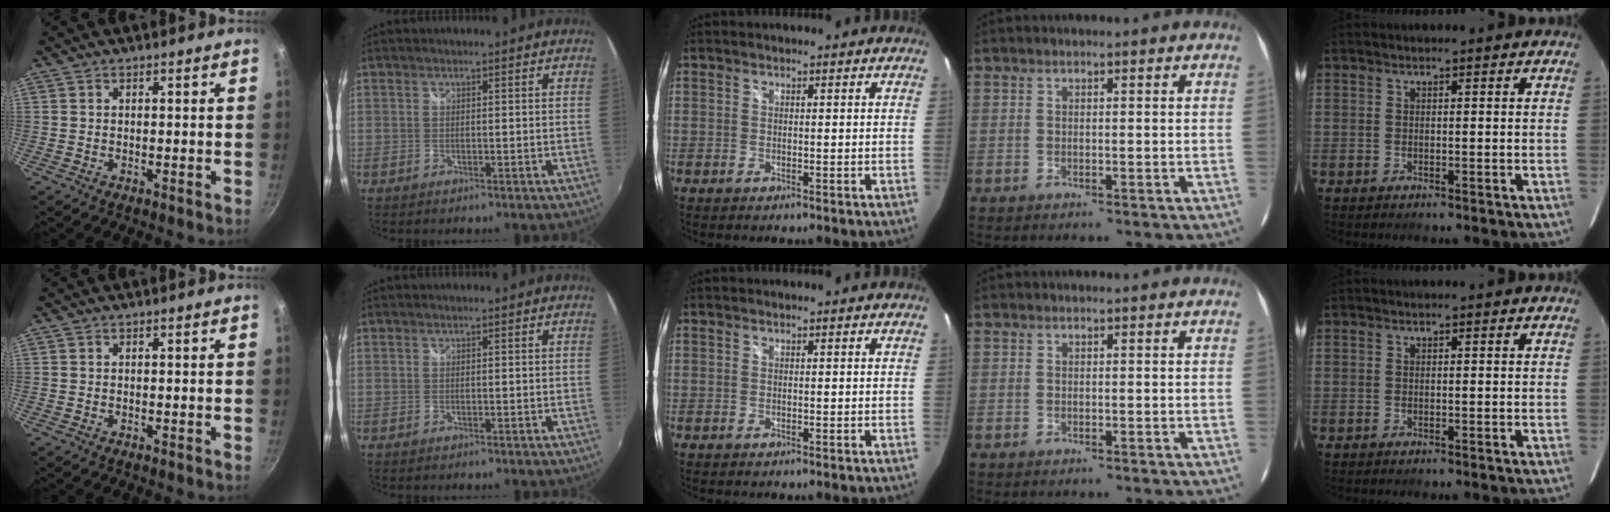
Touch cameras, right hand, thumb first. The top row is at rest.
{}